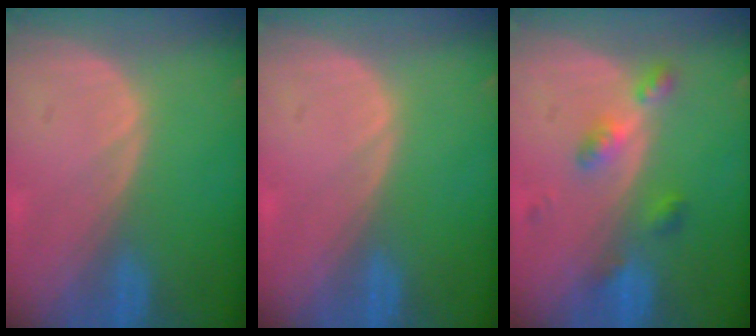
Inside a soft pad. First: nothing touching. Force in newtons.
{"total": 0.0}
{"total": 4.6, "press": 4.2, "slide": 1.9}